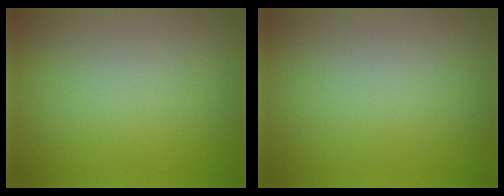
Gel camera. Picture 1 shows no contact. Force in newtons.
{"total": 0.0}